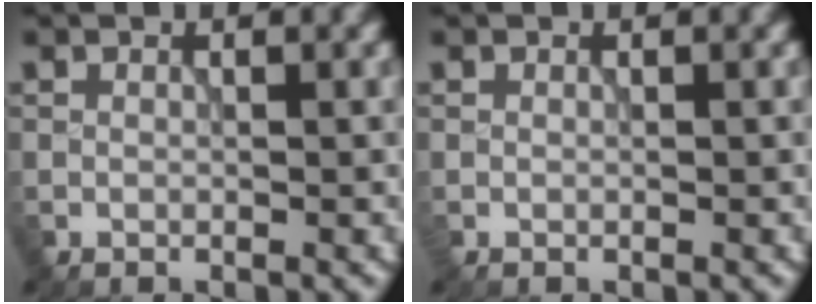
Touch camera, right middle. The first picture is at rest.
{"total": 0.0}